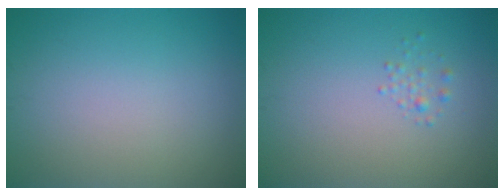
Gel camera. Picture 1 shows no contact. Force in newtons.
{"total": 0.9, "press": 0.9, "slide": 0.1}